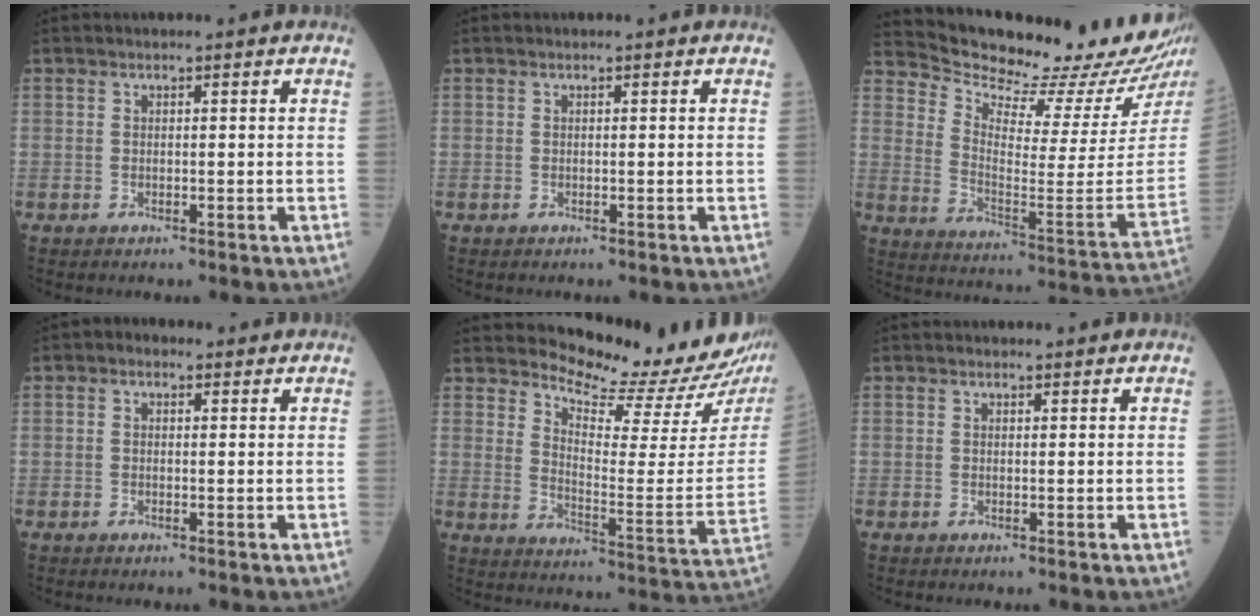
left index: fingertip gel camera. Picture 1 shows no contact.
{"total": 0.0}
{"total": 22.1, "force": [20.5, 1.0, 8.0], "torque": [-0.142, -0.109, 0.278]}
{"total": 2.0, "force": [1.0, 1.4, 1.0], "torque": [-0.018, 0.016, 0.009]}
{"total": 16.4, "force": [15.6, 0.7, 5.0], "torque": [-0.081, -0.106, 0.201]}
{"total": 0.5, "force": [0.4, 0.3, 0.0], "torque": [-0.008, -0.005, 0.003]}